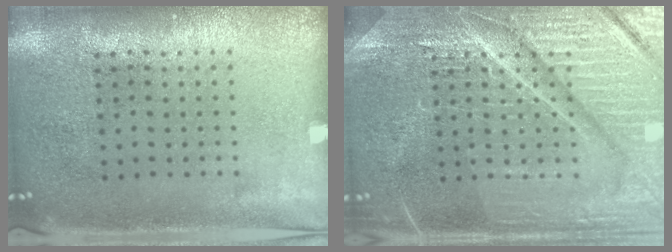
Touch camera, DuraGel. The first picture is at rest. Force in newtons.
{"total": 7.4, "press": 7.4, "slide": 1.0}